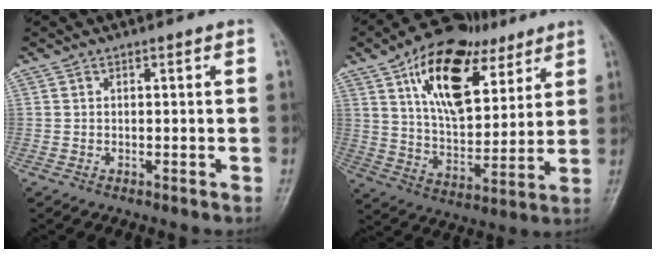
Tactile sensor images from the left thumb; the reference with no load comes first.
{"total": 19.9, "force": [9.9, 10.6, 13.6], "torque": [-0.182, -0.028, 0.170]}